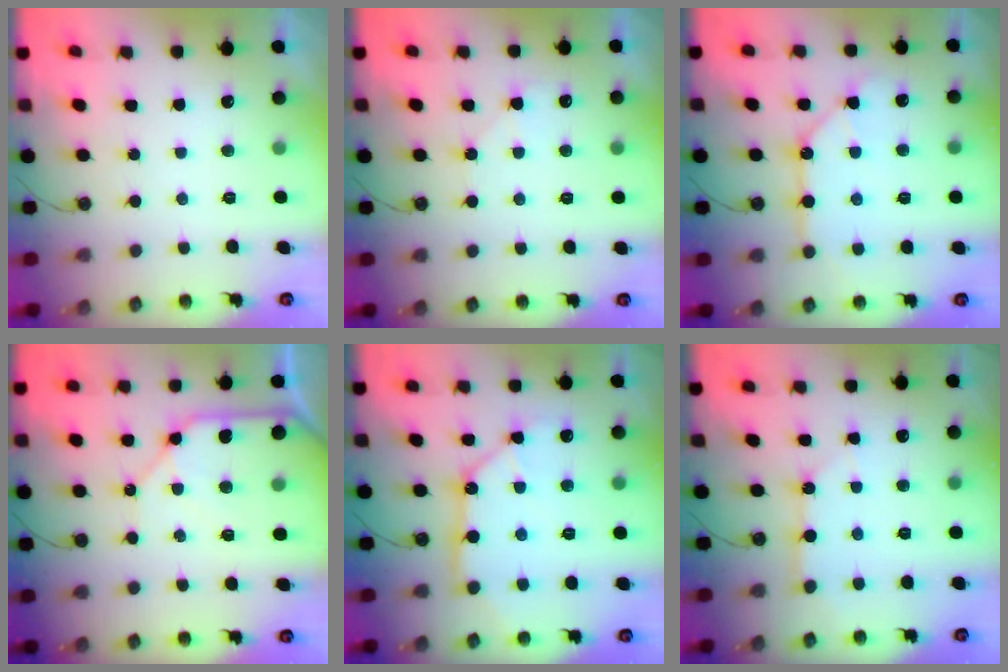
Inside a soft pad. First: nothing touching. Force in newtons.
{"total": 6.0, "press": 5.9, "slide": 0.8}
{"total": 10.8, "press": 10.7, "slide": 1.3}
{"total": 10.3, "press": 10.2, "slide": 1.2}
{"total": 11.1, "press": 11.0, "slide": 1.4}
{"total": 3.0, "press": 3.0, "slide": 0.2}